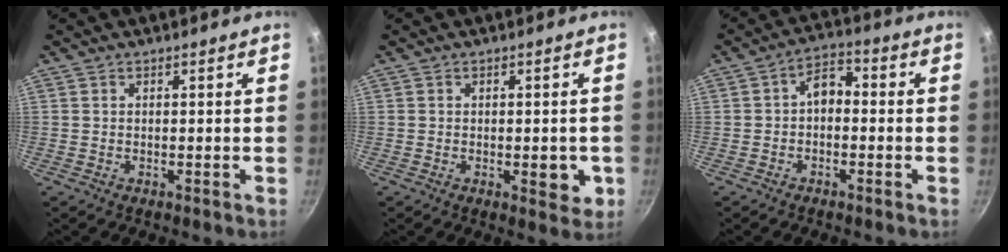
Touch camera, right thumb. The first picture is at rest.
{"total": 4.8, "force": [-0.9, 2.5, 3.9], "torque": [-0.030, -0.001, -0.011]}
{"total": 4.9, "force": [-0.6, 3.2, 3.6], "torque": [-0.041, 0.023, -0.020]}